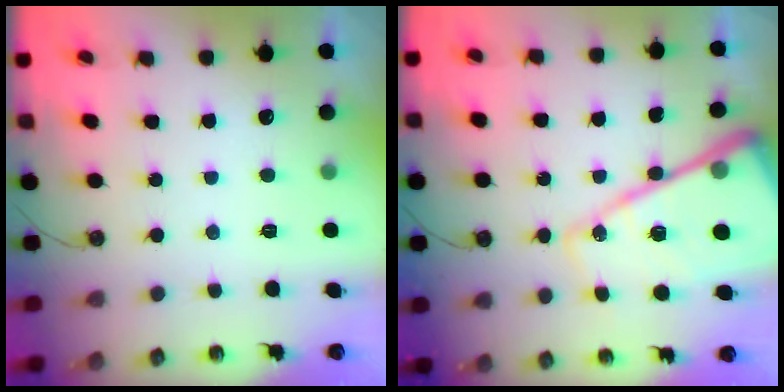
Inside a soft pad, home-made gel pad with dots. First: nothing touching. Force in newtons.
{"total": 26.1, "press": 26.0, "slide": 2.9}